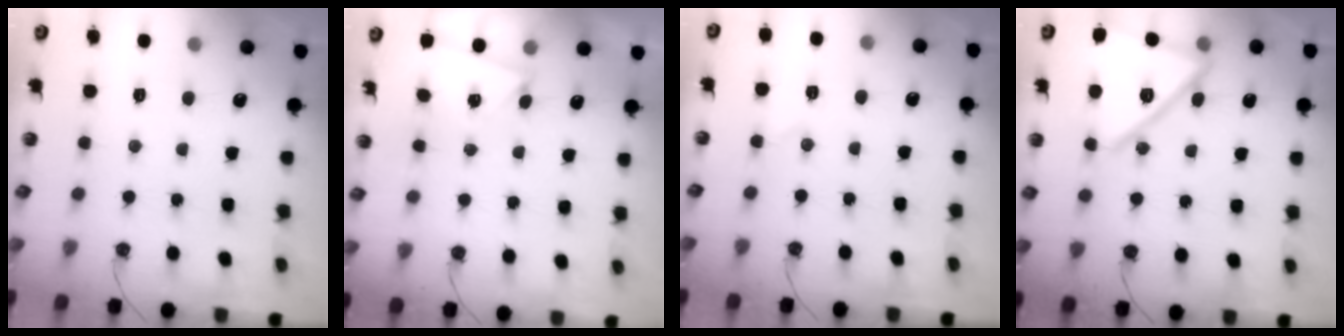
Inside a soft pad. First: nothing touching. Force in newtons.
{"total": 1.7, "press": 1.7, "slide": 0.4}
{"total": 4.9, "press": 4.3, "slide": 2.3}
{"total": 17.8, "press": 17.7, "slide": 1.2}